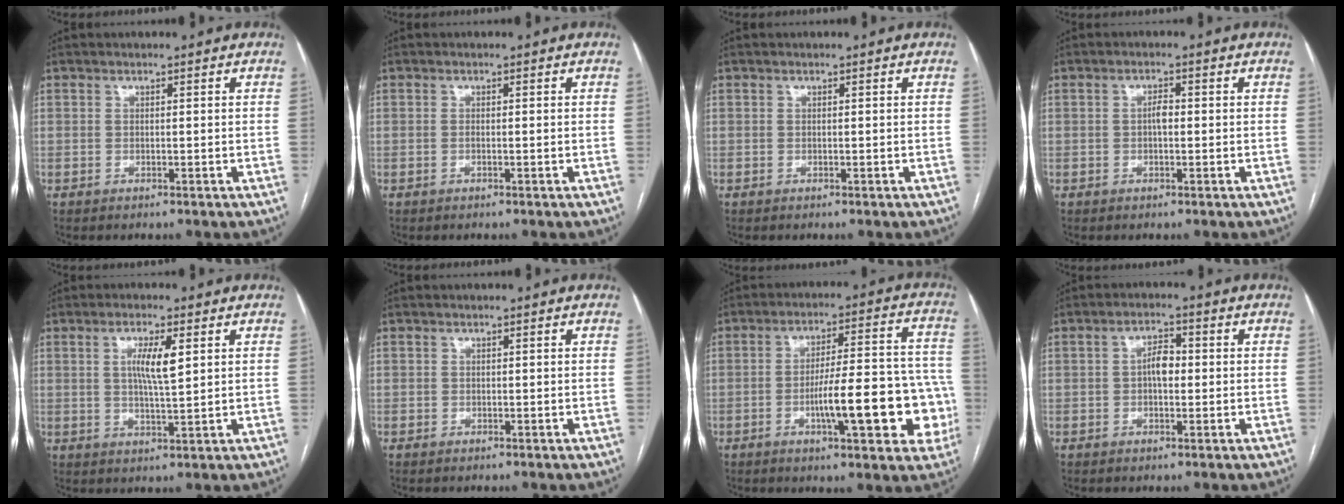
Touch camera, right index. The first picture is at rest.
{"total": 0.7, "force": [-0.1, 0.1, 0.7], "torque": [-0.015, -0.001, 0.000]}
{"total": 0.0}
{"total": 1.6, "force": [-0.1, 0.6, 1.5], "torque": [-0.025, 0.004, -0.003]}
{"total": 5.5, "force": [1.5, 0.7, 5.2], "torque": [-0.099, -0.001, 0.029]}
{"total": 0.6, "force": [-0.1, 0.6, -0.1], "torque": [0.003, 0.006, -0.003]}
{"total": 16.5, "force": [-4.7, 3.8, 15.3], "torque": [-0.188, 0.032, -0.059]}
{"total": 3.5, "force": [-0.1, 1.7, 3.1], "torque": [-0.055, 0.010, -0.002]}